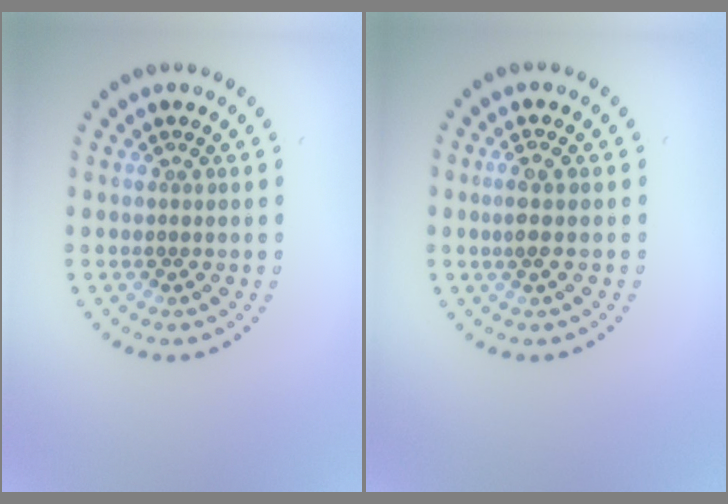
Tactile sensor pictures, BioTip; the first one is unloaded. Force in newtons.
{"total": 1.5, "press": 1.3, "slide": 0.8}